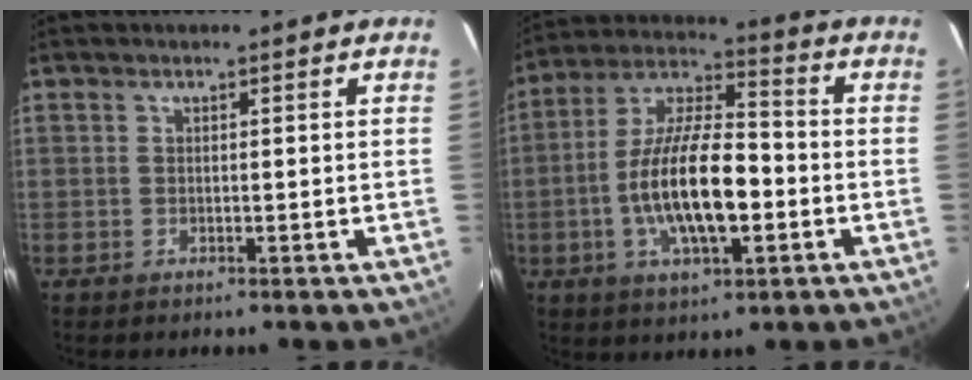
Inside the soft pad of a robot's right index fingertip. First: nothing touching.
{"total": 16.2, "force": [-3.6, 5.8, 14.7], "torque": [-0.286, 0.002, -0.067]}